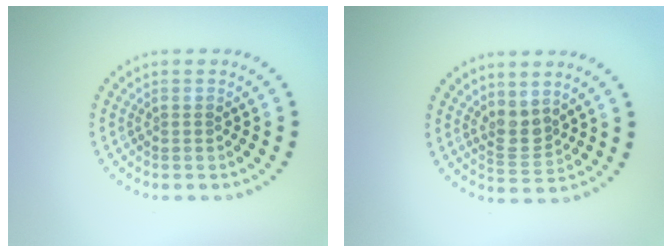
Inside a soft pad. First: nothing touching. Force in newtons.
{"total": 2.2, "press": 1.8, "slide": 1.3}